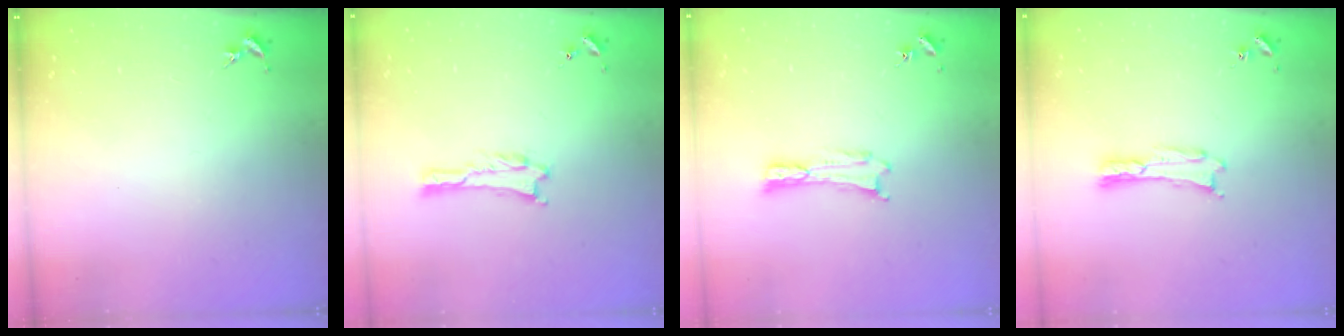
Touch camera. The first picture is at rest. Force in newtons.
{"total": 1.0, "press": 1.0, "slide": 0.1}
{"total": 0.0}
{"total": 0.0}